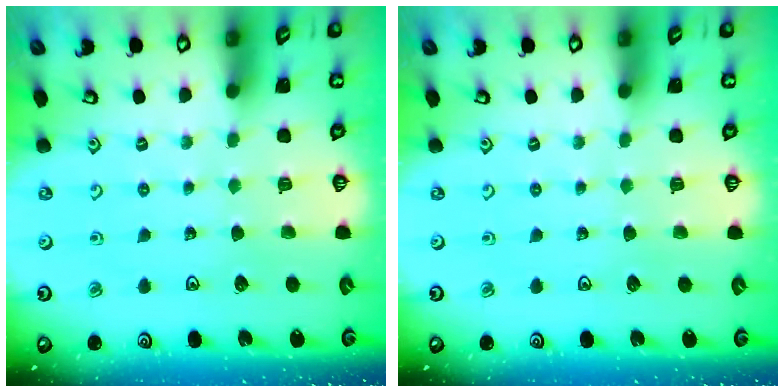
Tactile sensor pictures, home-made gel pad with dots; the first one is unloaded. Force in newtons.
{"total": 0.0}